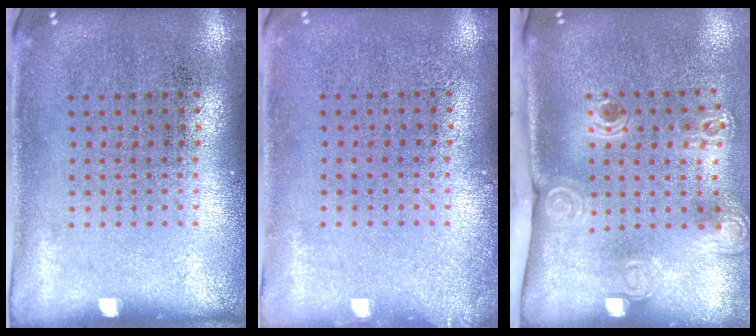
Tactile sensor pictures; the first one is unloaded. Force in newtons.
{"total": 0.7, "press": 0.7, "slide": 0.1}
{"total": 2.3, "press": 1.6, "slide": 1.6}